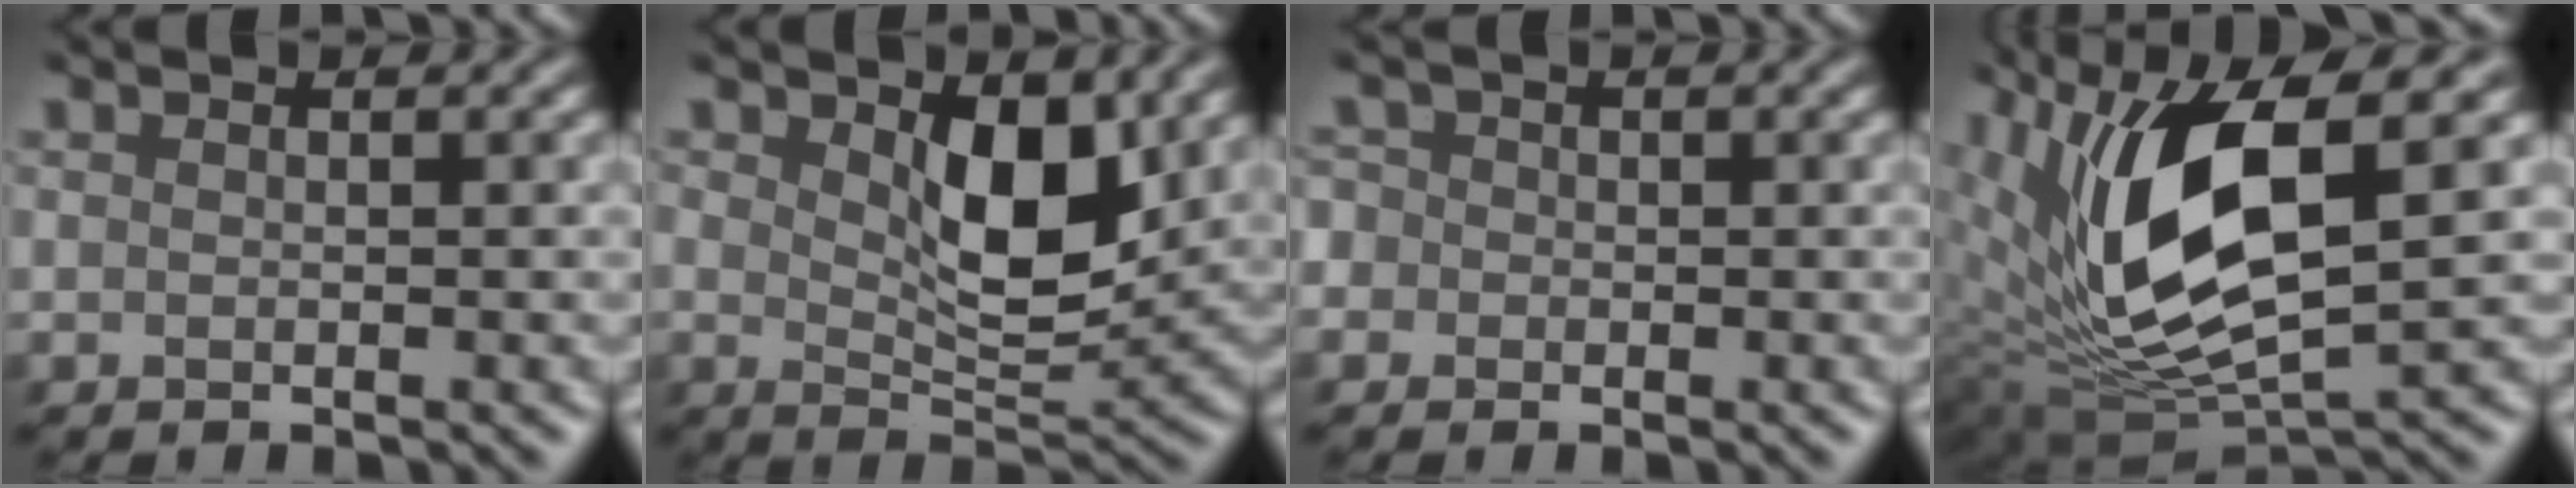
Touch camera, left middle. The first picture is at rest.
{"total": 5.1, "force": [2.0, 2.3, 4.1], "torque": [-0.071, 0.000, 0.042]}
{"total": 2.3, "force": [-0.7, 2.1, 0.0], "torque": [0.015, 0.022, -0.033]}
{"total": 11.3, "force": [3.1, 5.0, 9.7], "torque": [-0.196, -0.005, 0.070]}